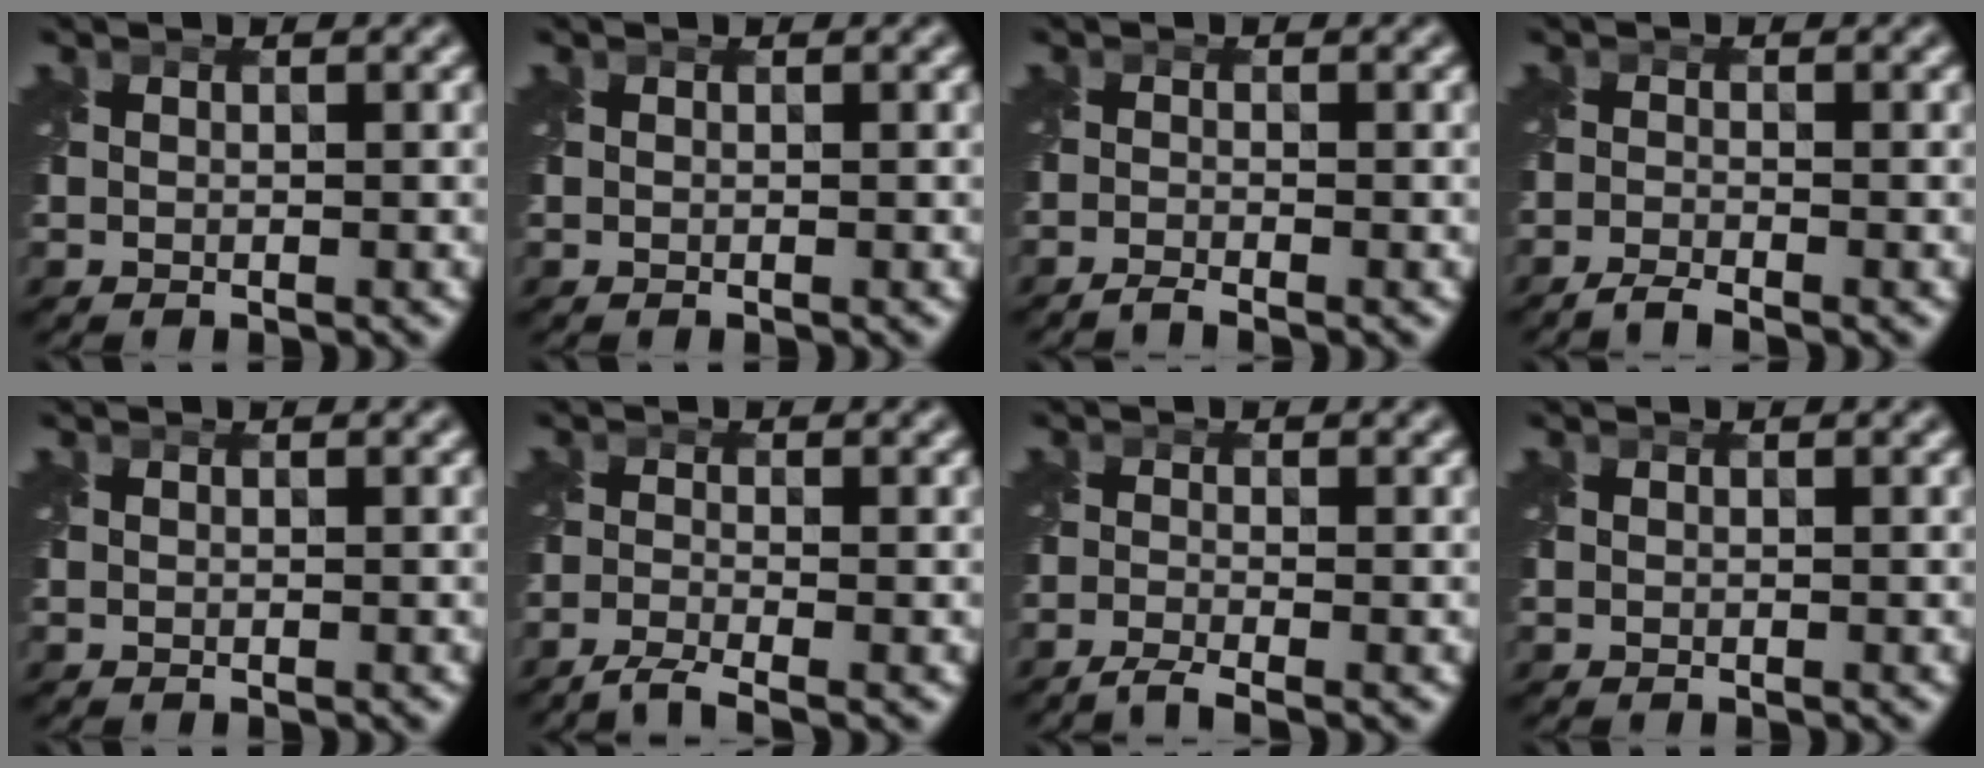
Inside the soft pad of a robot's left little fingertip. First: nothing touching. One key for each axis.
{"total": 0.0}
{"total": 1.3, "fx": -1.1, "fy": 0.0, "fz": 0.6, "tx": -0.009, "ty": -0.007, "tz": -0.031}
{"total": 1.8, "fx": -1.6, "fy": 0.1, "fz": 0.8, "tx": -0.016, "ty": -0.007, "tz": -0.041}
{"total": 0.0}
{"total": 2.6, "fx": -2.1, "fy": 0.3, "fz": 1.4, "tx": -0.029, "ty": -0.010, "tz": -0.057}
{"total": 2.1, "fx": -1.7, "fy": 0.2, "fz": 1.2, "tx": -0.024, "ty": -0.011, "tz": -0.048}
{"total": 0.0}